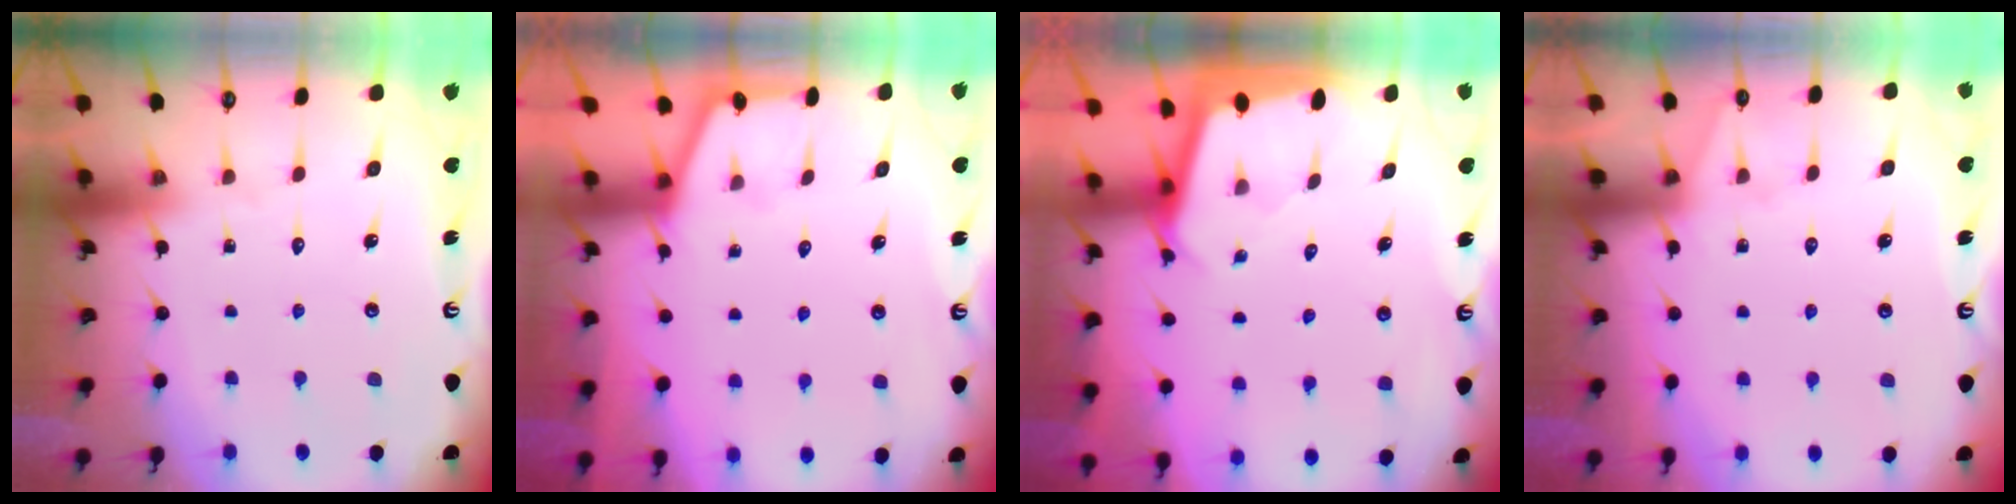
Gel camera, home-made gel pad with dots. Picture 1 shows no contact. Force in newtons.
{"total": 1.2, "press": 1.2, "slide": 0.3}
{"total": 2.3, "press": 2.3, "slide": 0.1}
{"total": 3.8, "press": 3.8, "slide": 0.5}